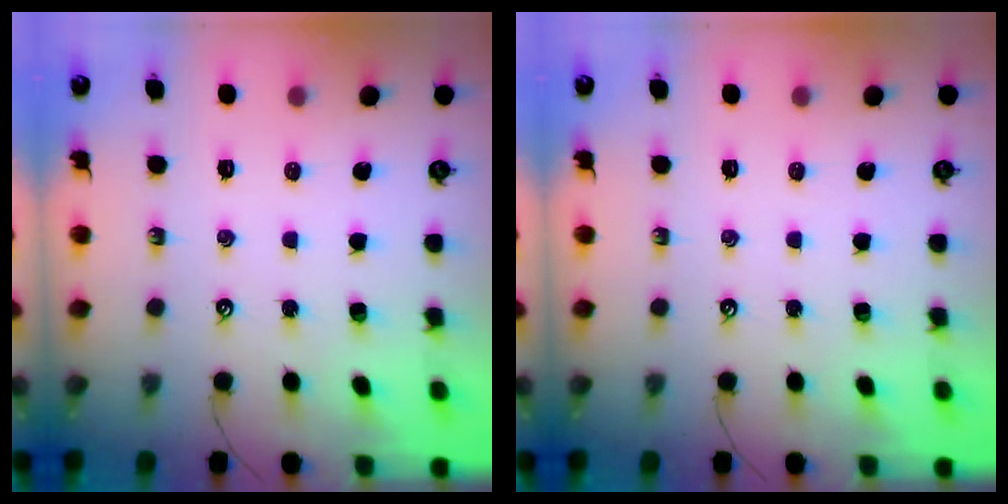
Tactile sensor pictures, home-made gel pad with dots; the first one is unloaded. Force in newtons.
{"total": 0.0}